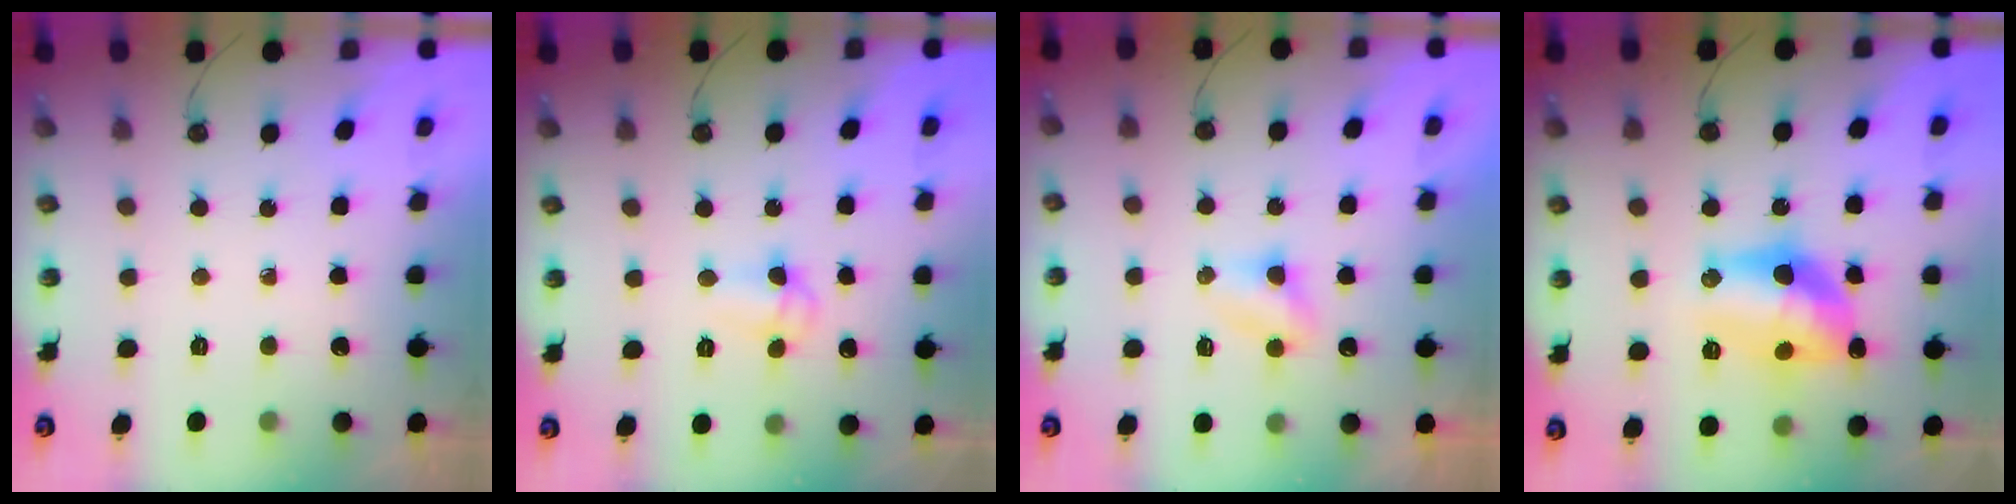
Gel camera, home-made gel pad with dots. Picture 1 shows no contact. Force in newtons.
{"total": 6.0, "press": 4.8, "slide": 3.6}
{"total": 5.2, "press": 5.2, "slide": 0.5}
{"total": 14.6, "press": 14.1, "slide": 3.5}